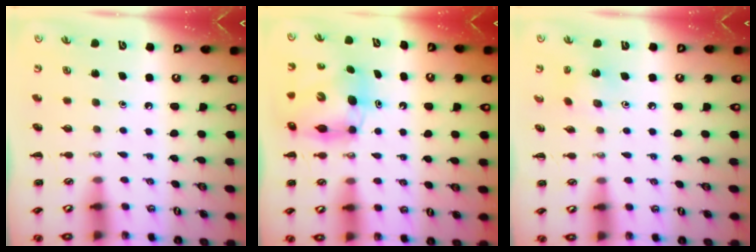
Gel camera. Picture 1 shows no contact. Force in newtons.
{"total": 7.1, "press": 6.8, "slide": 2.0}
{"total": 2.7, "press": 2.7, "slide": 0.6}